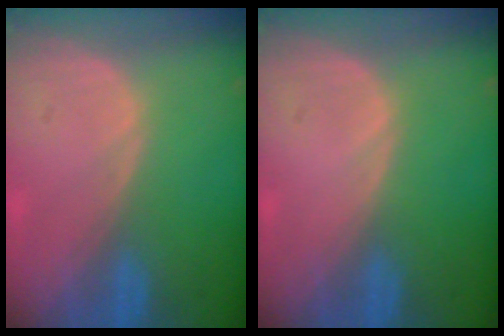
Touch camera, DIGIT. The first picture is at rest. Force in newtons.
{"total": 0.0}